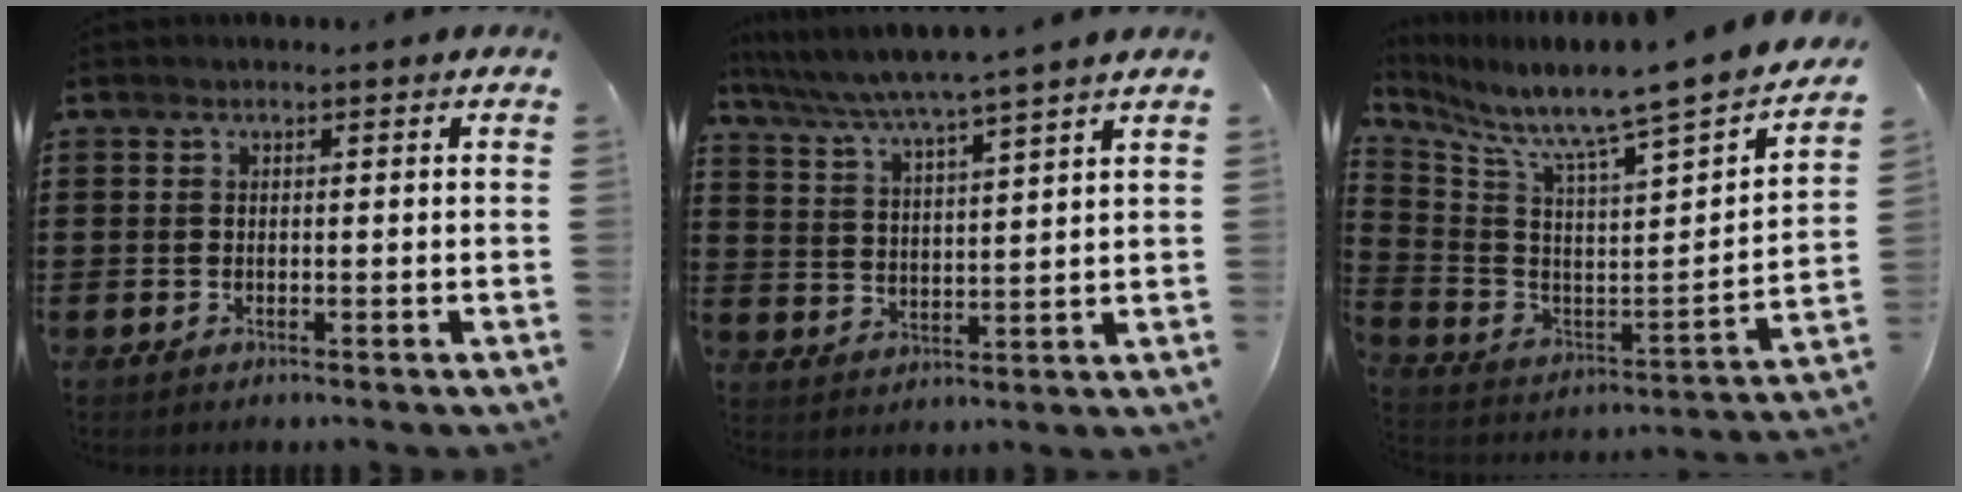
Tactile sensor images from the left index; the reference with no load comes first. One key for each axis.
{"total": 4.8, "fx": 4.2, "fy": -1.1, "fz": 1.9, "tx": -0.058, "ty": -0.035, "tz": 0.066}
{"total": 6.8, "fx": 6.0, "fy": -1.4, "fz": 2.7, "tx": -0.079, "ty": -0.081, "tz": 0.081}